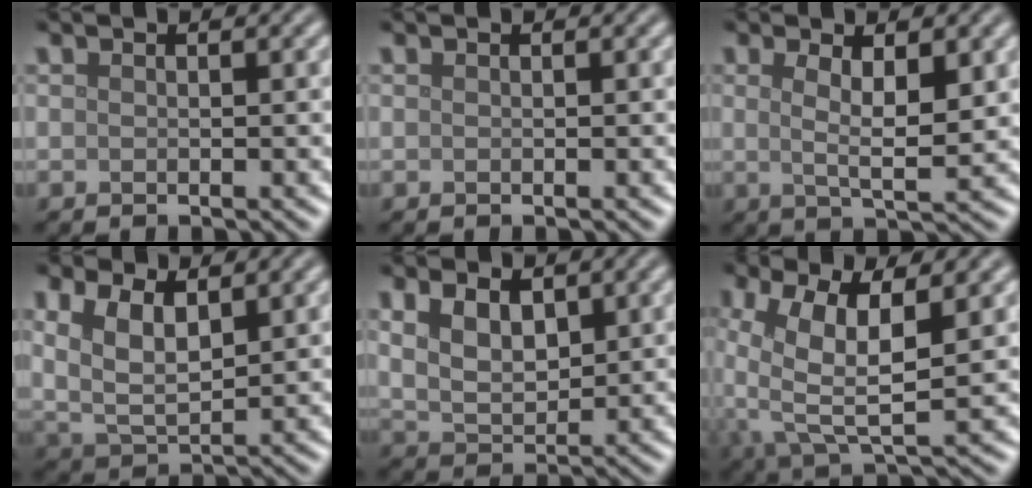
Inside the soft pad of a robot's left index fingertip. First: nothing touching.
{"total": 0.0}
{"total": 4.0, "force": [0.9, 0.9, 3.7], "torque": [-0.066, -0.006, 0.016]}
{"total": 5.3, "force": [1.9, 2.8, 4.1], "torque": [-0.092, -0.002, 0.038]}
{"total": 4.0, "force": [1.6, 2.3, 2.9], "torque": [-0.064, -0.001, 0.034]}
{"total": 7.6, "force": [0.9, 3.1, 6.8], "torque": [-0.144, 0.003, 0.009]}